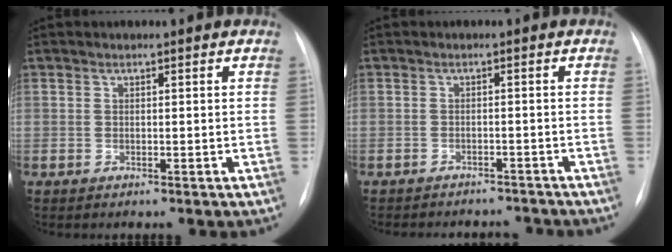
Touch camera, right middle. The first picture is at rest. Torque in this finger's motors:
{"motor_torque": [0.08, -0.14, 0.05, 0.02]}